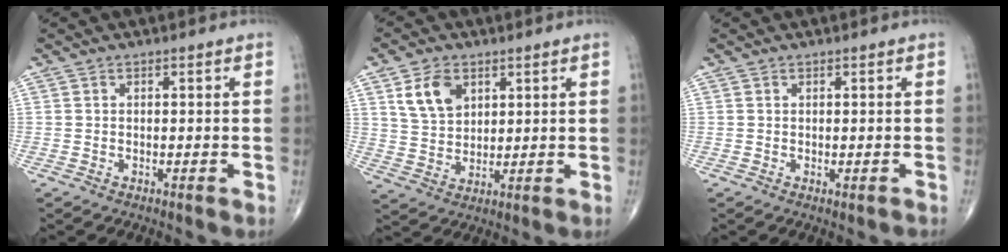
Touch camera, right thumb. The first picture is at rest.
{"total": 8.0, "force": [3.6, 5.4, 4.7], "torque": [-0.068, -0.017, 0.073]}
{"total": 0.7, "force": [-0.2, 0.2, 0.6], "torque": [-0.010, -0.004, -0.002]}